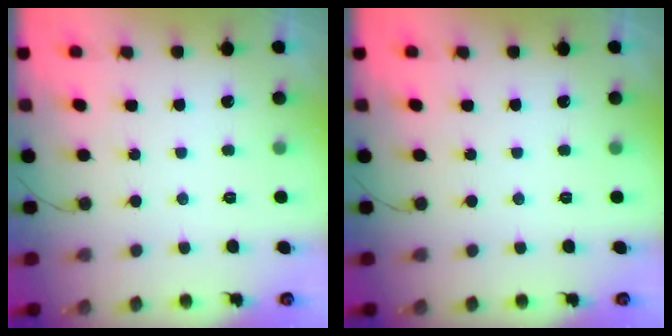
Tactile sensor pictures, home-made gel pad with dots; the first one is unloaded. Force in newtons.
{"total": 0.0}